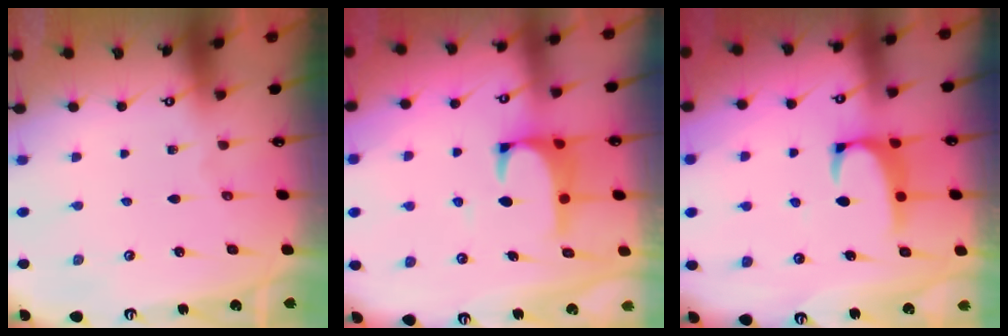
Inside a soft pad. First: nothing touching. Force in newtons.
{"total": 2.5, "press": 2.4, "slide": 0.8}
{"total": 1.9, "press": 1.7, "slide": 0.8}